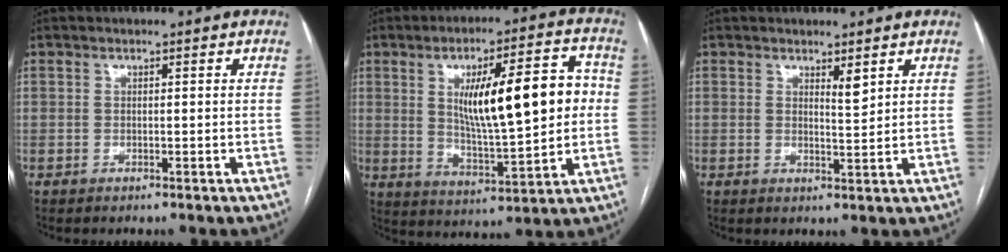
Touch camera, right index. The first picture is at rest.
{"total": 16.4, "force": [2.3, 3.6, 15.8], "torque": [-0.246, 0.021, 0.043]}
{"total": 2.2, "force": [1.5, 0.2, 1.6], "torque": [-0.032, -0.010, 0.030]}